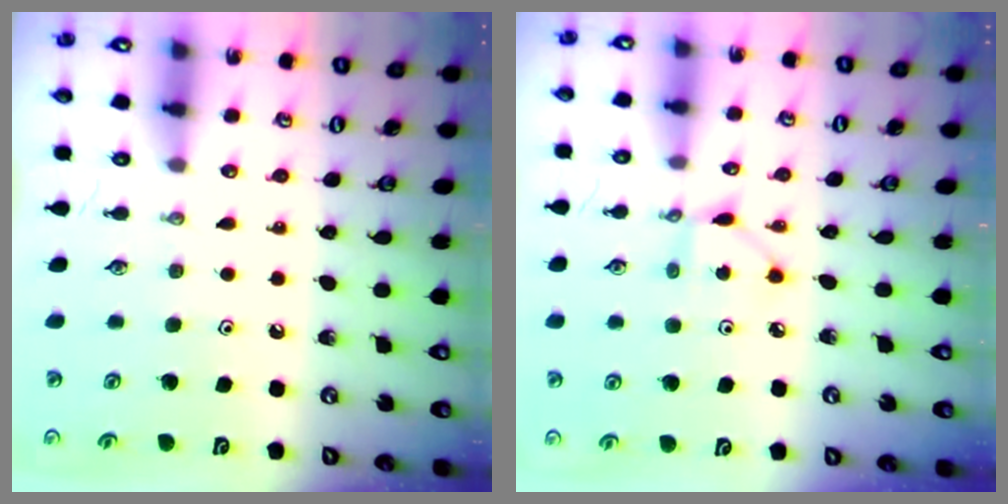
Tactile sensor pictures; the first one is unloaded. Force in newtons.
{"total": 2.9, "press": 2.9, "slide": 0.1}